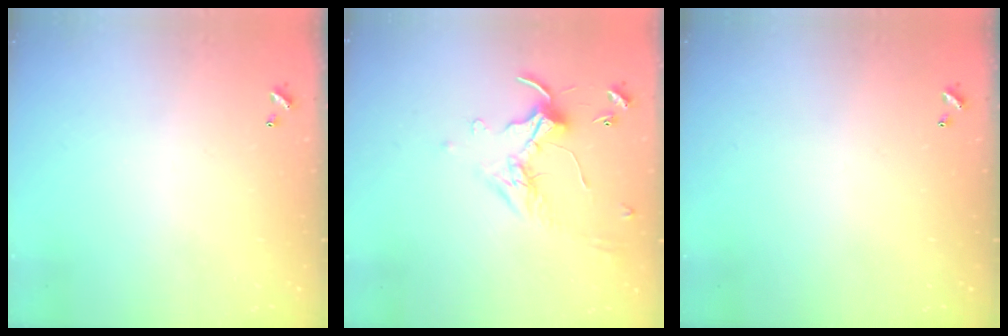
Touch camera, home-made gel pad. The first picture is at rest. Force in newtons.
{"total": 0.0}
{"total": 0.0}